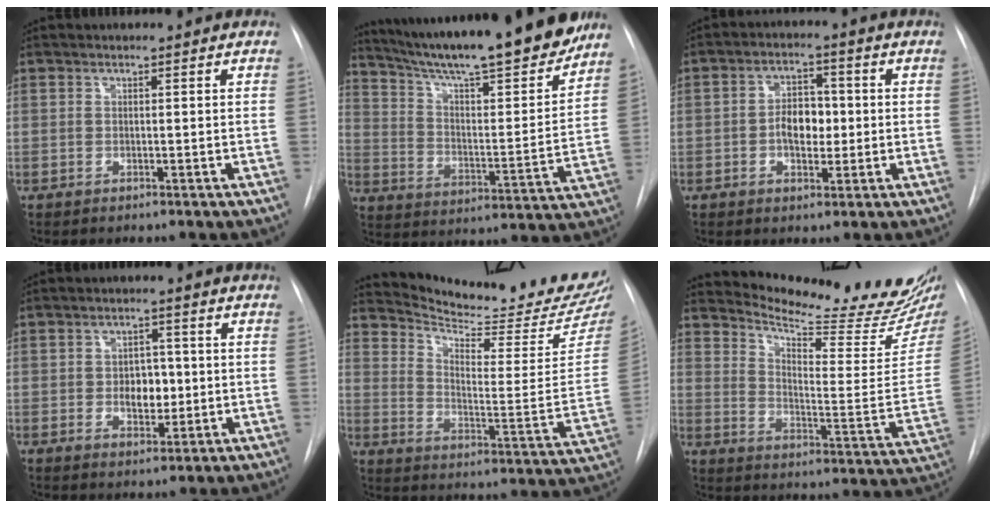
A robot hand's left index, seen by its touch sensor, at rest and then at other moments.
{"total": 23.2, "force": [19.8, 1.5, 12.0], "torque": [-0.200, -0.034, 0.293]}
{"total": 5.5, "force": [-0.9, 3.3, 4.3], "torque": [-0.074, 0.008, -0.015]}
{"total": 4.6, "force": [-0.7, 3.0, 3.4], "torque": [-0.043, 0.000, -0.004]}
{"total": 19.4, "force": [18.8, 0.0, 4.5], "torque": [-0.078, -0.125, 0.250]}
{"total": 22.1, "force": [20.7, 0.8, 7.7], "torque": [-0.117, -0.130, 0.264]}